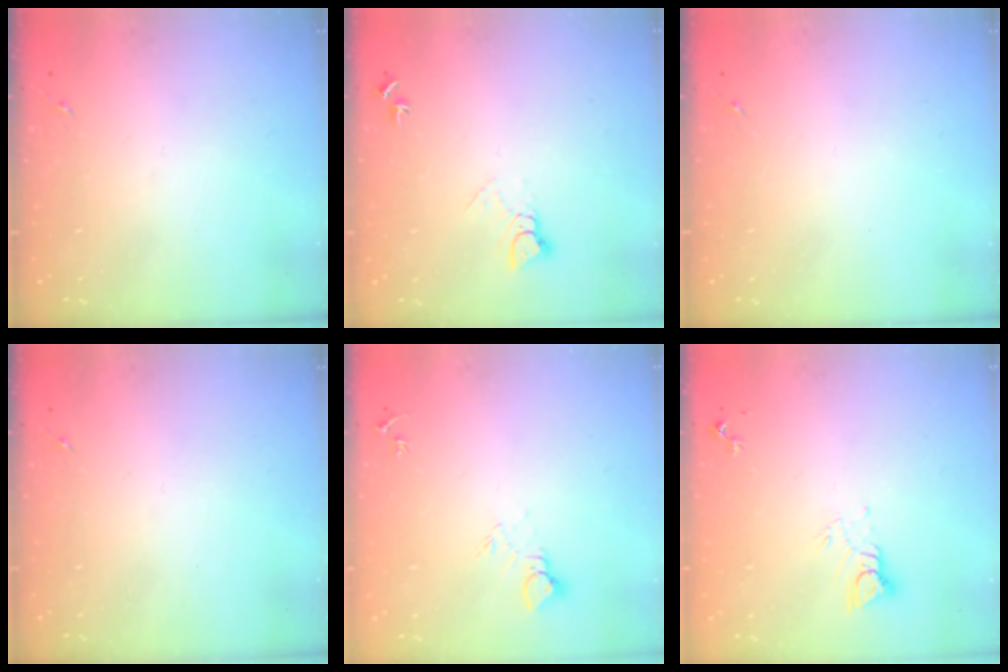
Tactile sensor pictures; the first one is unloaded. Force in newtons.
{"total": 4.1, "press": 4.1, "slide": 0.3}
{"total": 0.0}
{"total": 0.0}
{"total": 6.0, "press": 6.0, "slide": 0.5}
{"total": 4.4, "press": 4.4, "slide": 0.4}